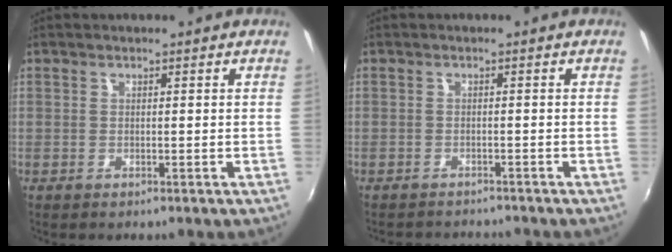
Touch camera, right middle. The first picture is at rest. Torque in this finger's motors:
{"motor_torque": [0.18, -0.29, -0.04, -0.01]}